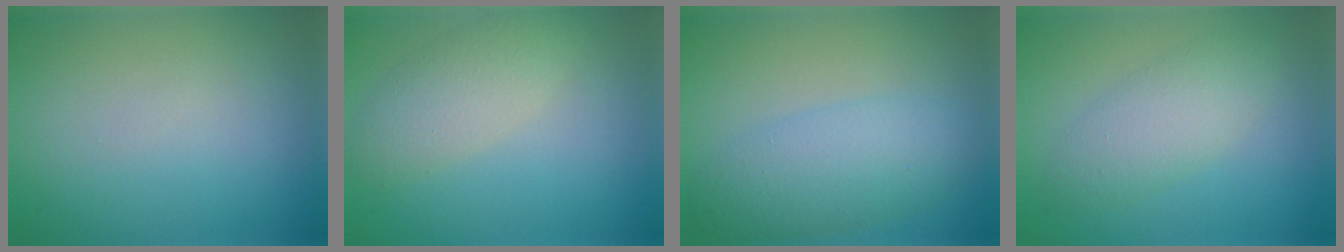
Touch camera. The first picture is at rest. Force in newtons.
{"total": 3.6, "press": 3.6, "slide": 0.3}
{"total": 4.9, "press": 4.9, "slide": 0.1}
{"total": 3.4, "press": 3.4, "slide": 0.2}